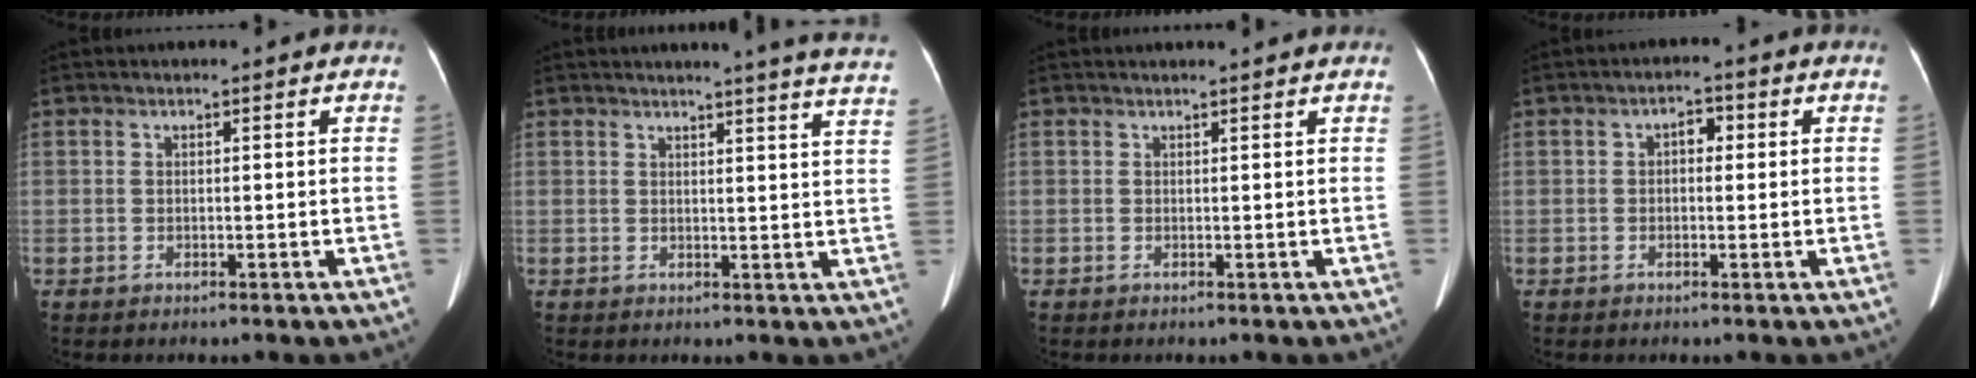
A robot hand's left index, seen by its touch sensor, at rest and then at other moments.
{"total": 14.5, "force": [13.5, -1.1, 5.3], "torque": [-0.065, -0.072, 0.134]}
{"total": 2.0, "force": [1.9, -0.2, 0.5], "torque": [-0.009, 0.010, 0.026]}
{"total": 2.9, "force": [0.3, 1.6, 2.4], "torque": [-0.035, 0.021, 0.000]}